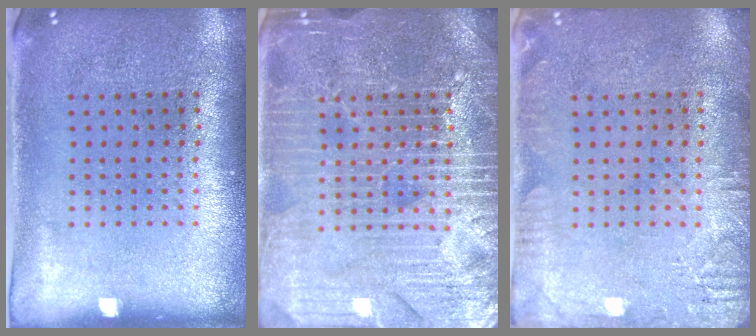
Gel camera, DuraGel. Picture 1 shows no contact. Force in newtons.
{"total": 4.6, "press": 4.6, "slide": 0.6}
{"total": 2.6, "press": 2.5, "slide": 0.4}